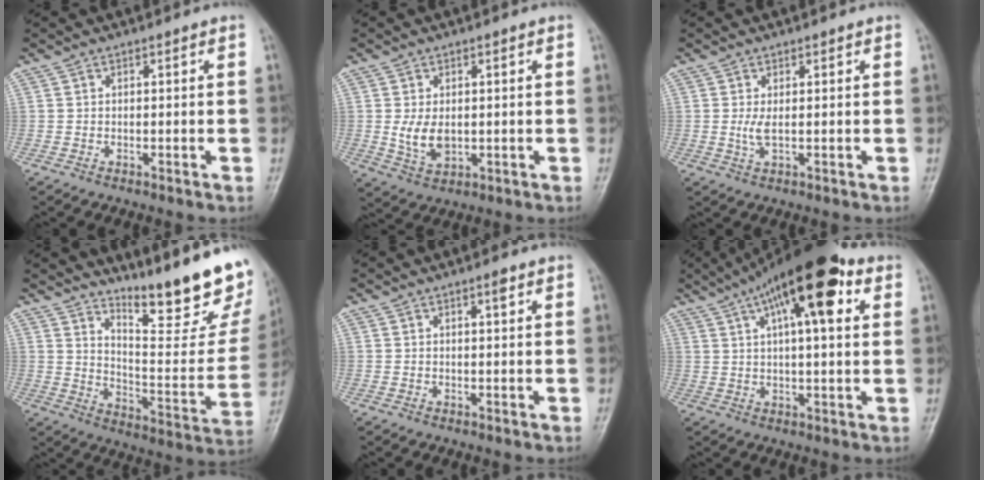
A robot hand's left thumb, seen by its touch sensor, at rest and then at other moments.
{"total": 5.3, "force": [0.1, 3.4, 4.0], "torque": [-0.068, -0.011, 0.012]}
{"total": 2.2, "force": [0.3, 0.7, 2.1], "torque": [-0.046, -0.003, 0.011]}
{"total": 23.5, "force": [17.5, 4.8, 14.9], "torque": [-0.183, -0.127, 0.250]}
{"total": 1.6, "force": [0.9, 0.3, 1.3], "torque": [-0.018, -0.002, 0.013]}
{"total": 18.0, "force": [7.8, 6.0, 15.1], "torque": [-0.226, 0.013, 0.117]}